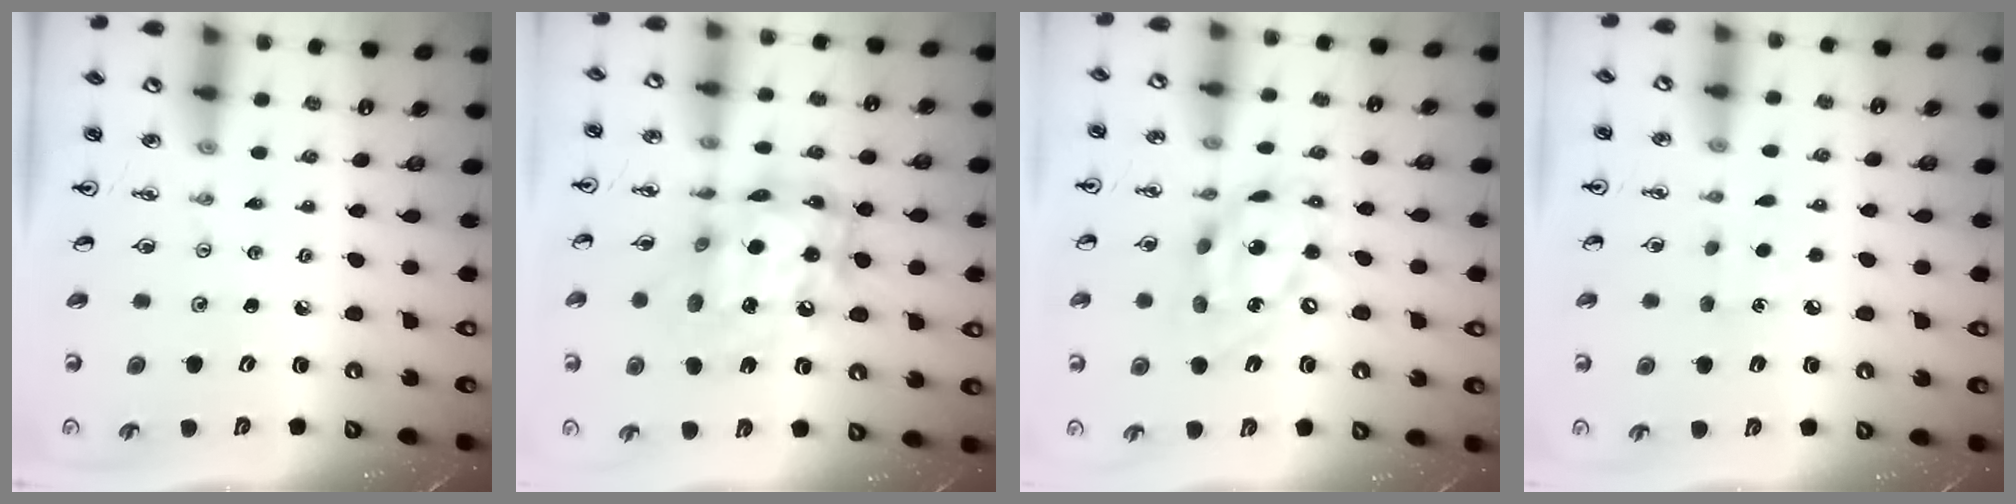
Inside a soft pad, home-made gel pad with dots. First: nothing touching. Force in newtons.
{"total": 19.4, "press": 19.3, "slide": 1.6}
{"total": 15.0, "press": 15.0, "slide": 1.1}
{"total": 6.2, "press": 6.1, "slide": 0.7}